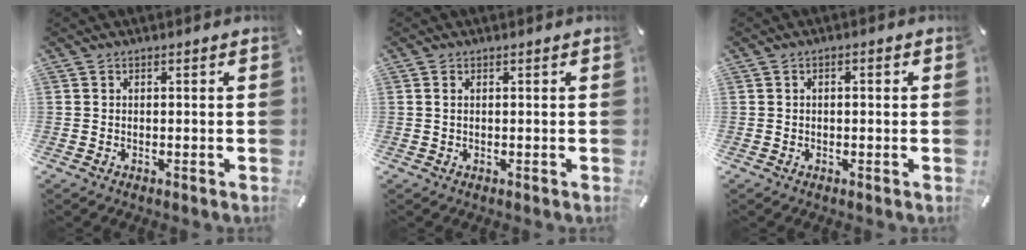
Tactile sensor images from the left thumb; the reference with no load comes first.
{"total": 0.9, "force": [0.2, 0.3, 0.9], "torque": [-0.018, 0.001, 0.003]}
{"total": 1.2, "force": [-0.2, 0.6, 1.1], "torque": [-0.020, 0.003, -0.004]}